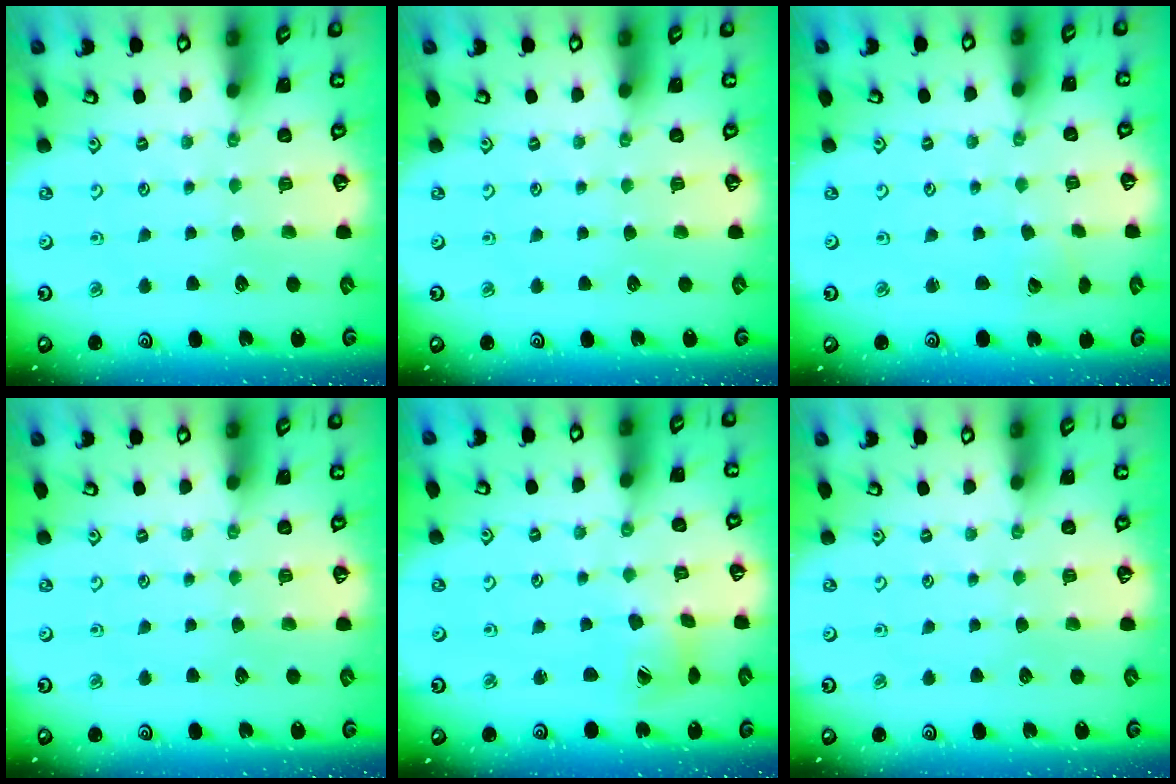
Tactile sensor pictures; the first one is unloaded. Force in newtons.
{"total": 0.0}
{"total": 2.1, "press": 2.1, "slide": 0.1}
{"total": 0.0}
{"total": 6.4, "press": 6.4, "slide": 0.6}
{"total": 0.0}